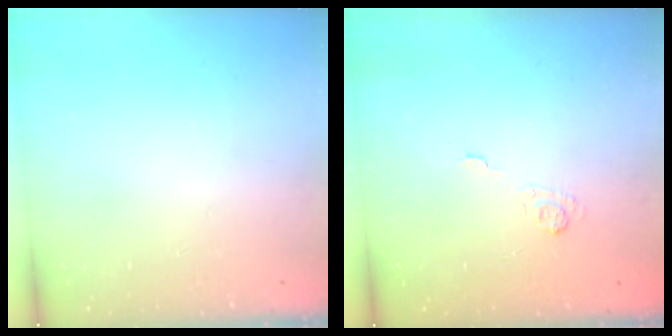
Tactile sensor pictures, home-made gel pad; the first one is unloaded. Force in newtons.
{"total": 2.0, "press": 1.5, "slide": 1.3}